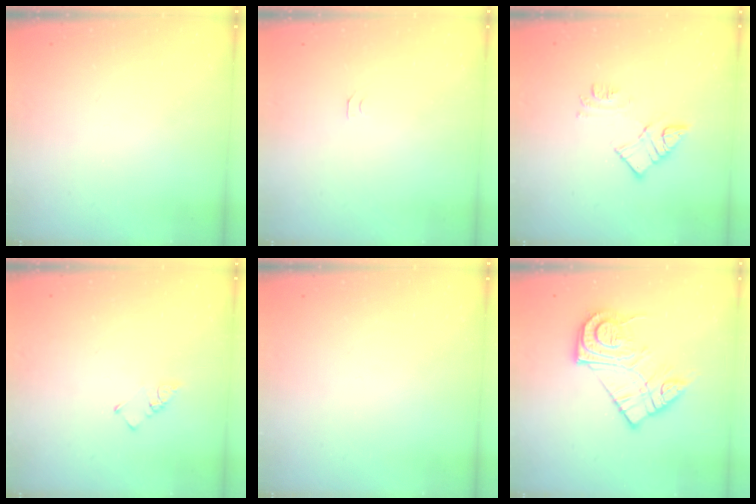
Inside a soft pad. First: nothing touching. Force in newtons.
{"total": 5.1, "press": 5.1, "slide": 0.5}
{"total": 10.5, "press": 10.5, "slide": 0.7}
{"total": 1.9, "press": 1.9, "slide": 0.3}
{"total": 0.0}
{"total": 16.1, "press": 16.1, "slide": 1.5}